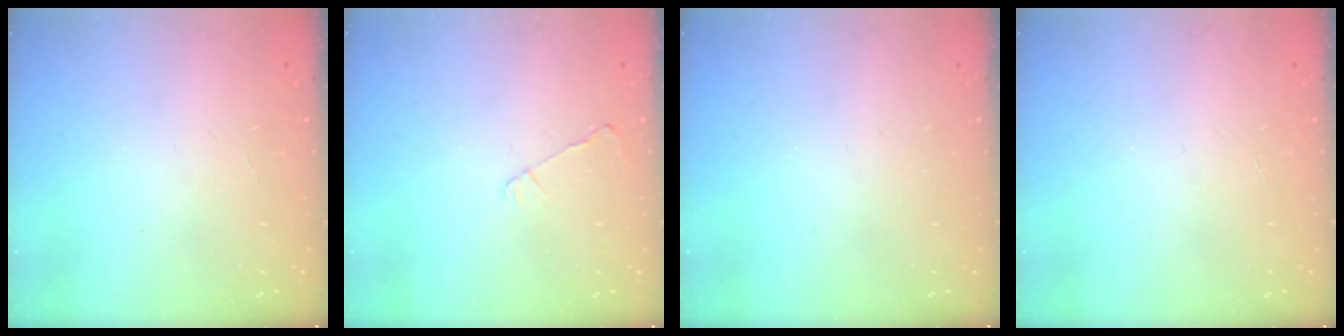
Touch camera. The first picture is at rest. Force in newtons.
{"total": 2.6, "press": 2.6, "slide": 0.5}
{"total": 0.0}
{"total": 0.0}